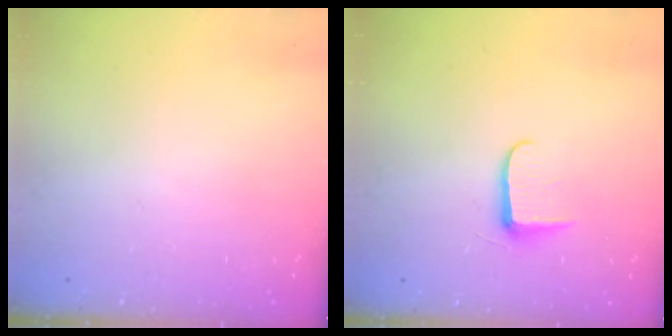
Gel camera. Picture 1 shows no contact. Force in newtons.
{"total": 5.9, "press": 5.8, "slide": 0.8}